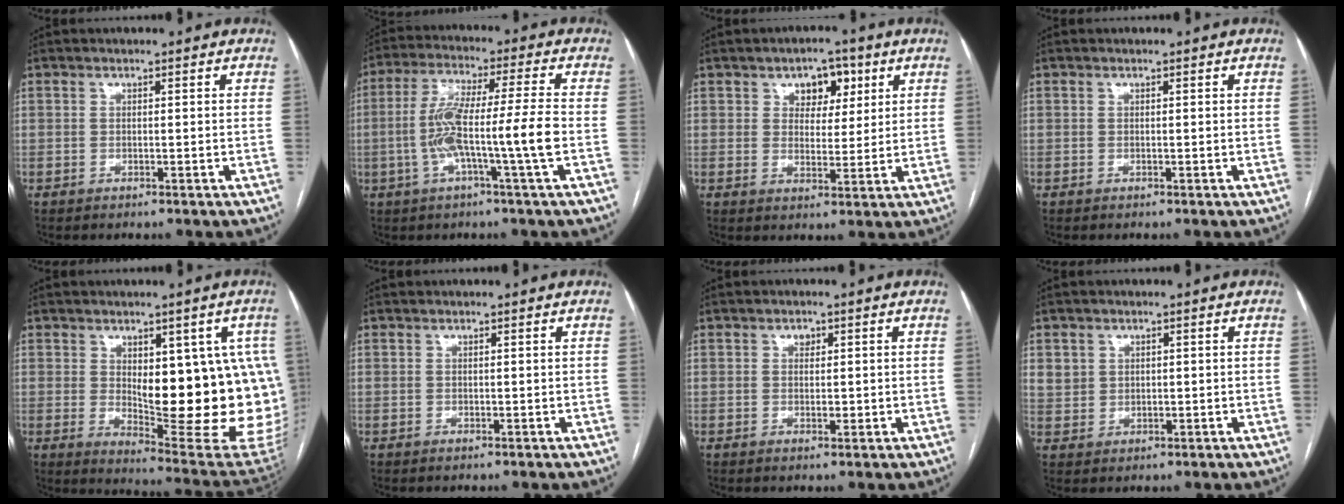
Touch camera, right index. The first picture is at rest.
{"total": 11.0, "force": [-2.5, -0.7, 10.6], "torque": [-0.213, 0.012, -0.050]}
{"total": 5.8, "force": [2.7, 3.8, 3.4], "torque": [-0.039, 0.013, 0.041]}
{"total": 0.0}
{"total": 18.3, "force": [0.9, 5.6, 17.4], "torque": [-0.172, -0.002, 0.031]}
{"total": 0.0}
{"total": 1.5, "force": [0.4, 1.2, 0.9], "torque": [-0.008, 0.000, 0.005]}
{"total": 3.1, "force": [1.1, 2.8, 0.5], "torque": [-0.009, 0.005, 0.026]}